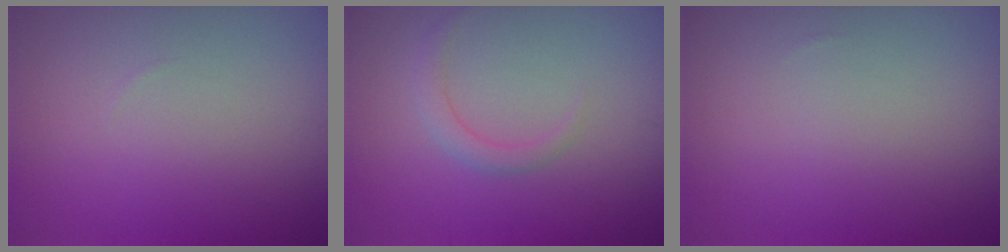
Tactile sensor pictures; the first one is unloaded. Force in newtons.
{"total": 1.5, "press": 1.5, "slide": 0.1}
{"total": 0.0}